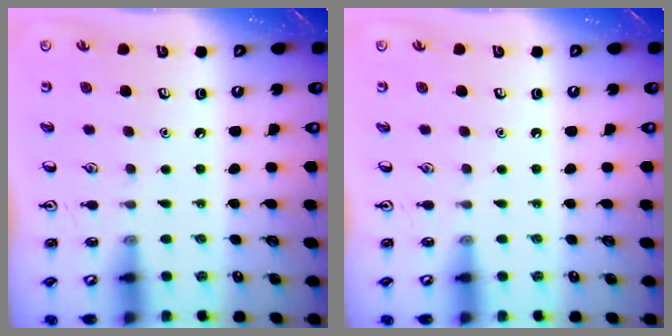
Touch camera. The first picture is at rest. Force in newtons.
{"total": 0.0}